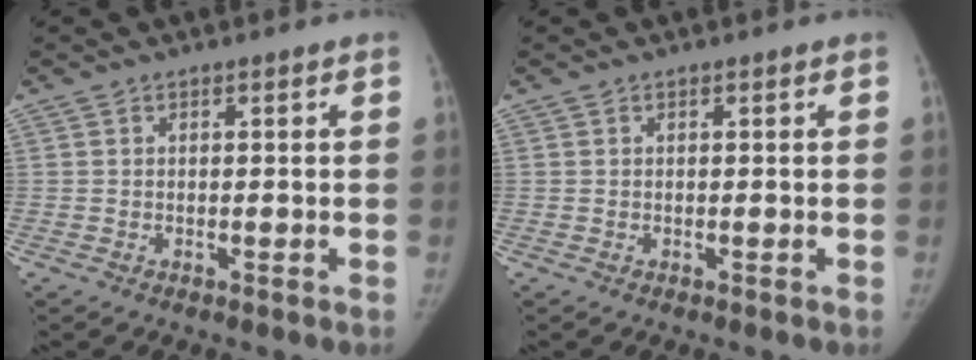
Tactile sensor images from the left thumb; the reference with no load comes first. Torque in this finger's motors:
{"motor_torque": [0.05, 0.03, 0.19, 0.08, 0.00]}